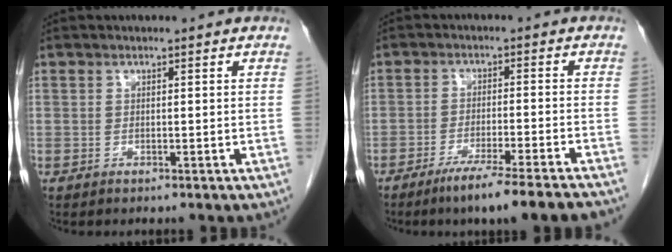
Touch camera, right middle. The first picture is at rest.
{"total": 11.0, "force": [-8.8, -0.7, 6.6], "torque": [-0.085, -0.026, -0.134]}